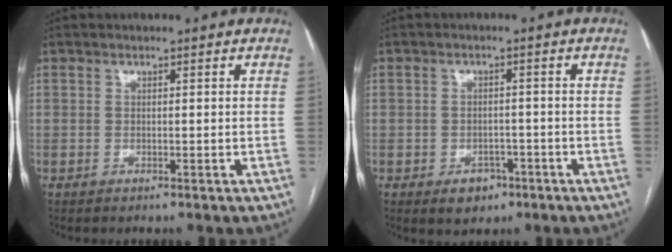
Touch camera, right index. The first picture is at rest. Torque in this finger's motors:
{"motor_torque": [0.03, -0.09, -0.07, -0.06]}